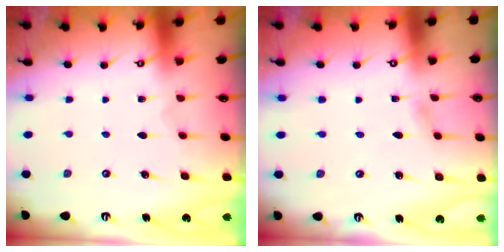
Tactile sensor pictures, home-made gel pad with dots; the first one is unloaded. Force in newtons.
{"total": 1.1, "press": 1.1, "slide": 0.1}